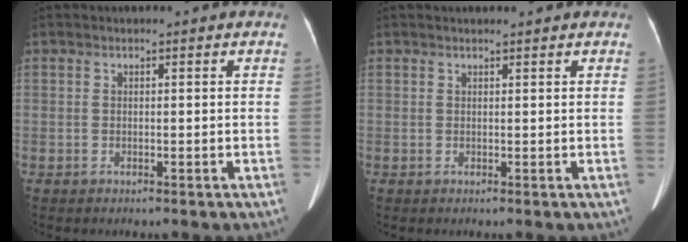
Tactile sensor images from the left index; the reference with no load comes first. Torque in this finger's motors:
{"motor_torque": [0.15, 0.04, 0.05, 0.01]}